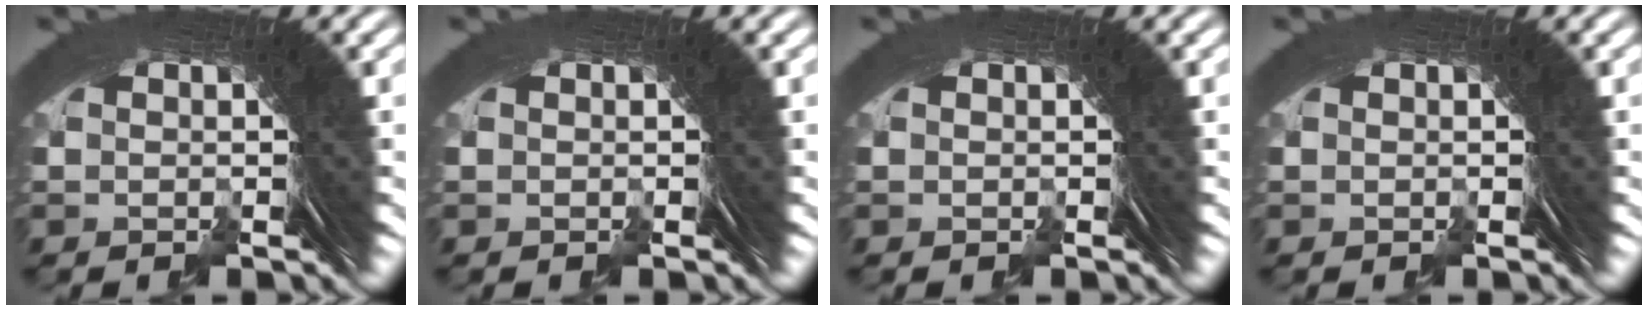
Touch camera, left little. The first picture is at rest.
{"total": 0.0}
{"total": 0.0}
{"total": 0.0}